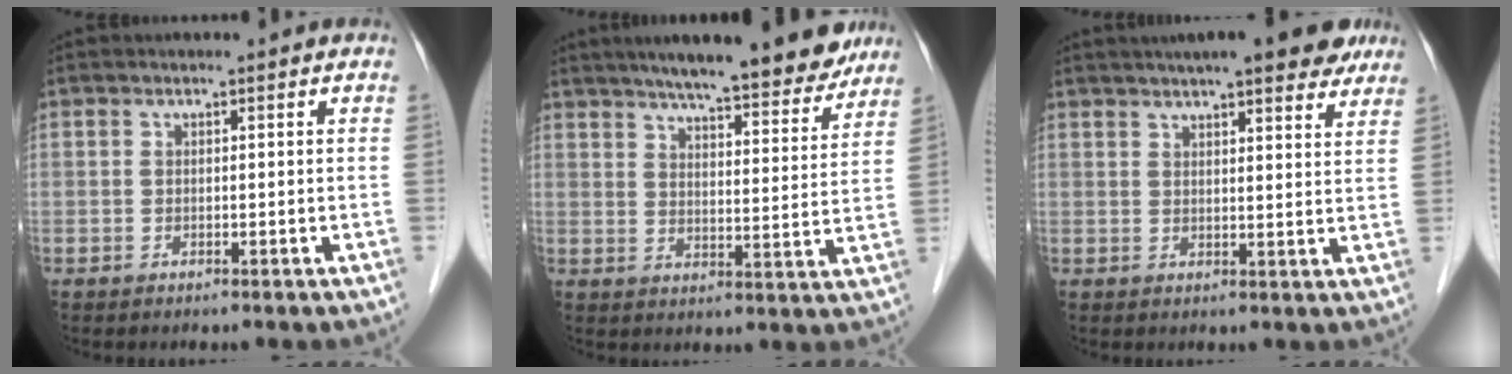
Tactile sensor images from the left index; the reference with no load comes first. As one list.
[{"total": 18.4, "force": [15.7, 2.8, 9.1], "torque": [-0.128, 0.004, 0.210]}, {"total": 14.9, "force": [12.2, 2.8, 8.1], "torque": [-0.114, 0.025, 0.152]}]